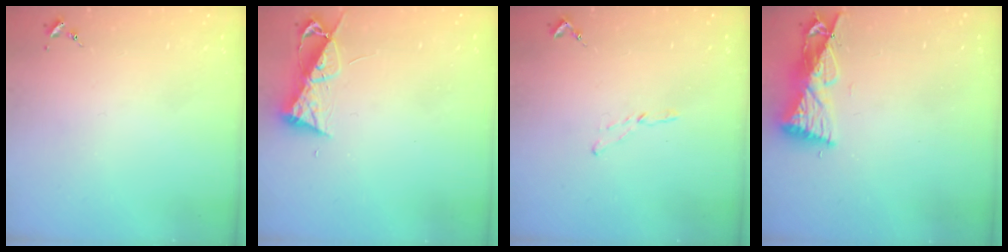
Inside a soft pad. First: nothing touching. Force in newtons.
{"total": 8.3, "press": 8.2, "slide": 0.8}
{"total": 3.4, "press": 3.4, "slide": 0.4}
{"total": 9.9, "press": 9.8, "slide": 1.0}